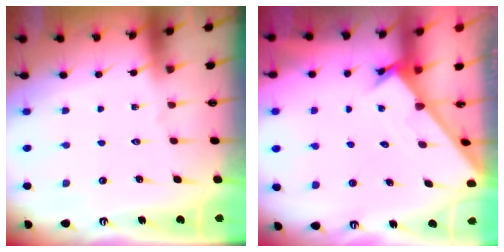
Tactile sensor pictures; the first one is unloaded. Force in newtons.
{"total": 1.7, "press": 1.7, "slide": 0.1}